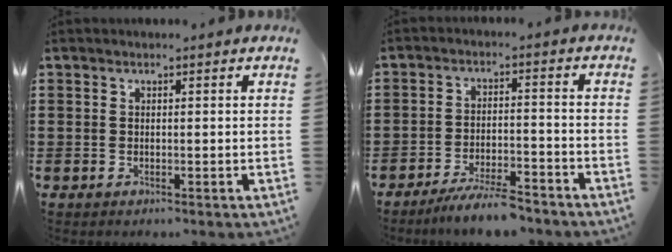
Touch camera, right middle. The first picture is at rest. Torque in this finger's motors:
{"motor_torque": [2.14, 0.00, 0.32, 0.12]}